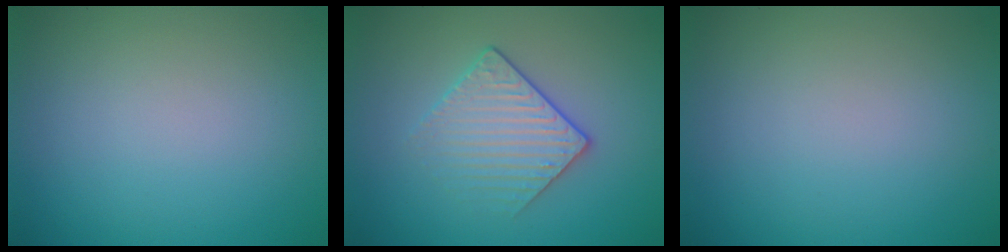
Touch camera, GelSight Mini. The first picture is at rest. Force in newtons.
{"total": 3.0, "press": 2.8, "slide": 1.2}
{"total": 0.0}